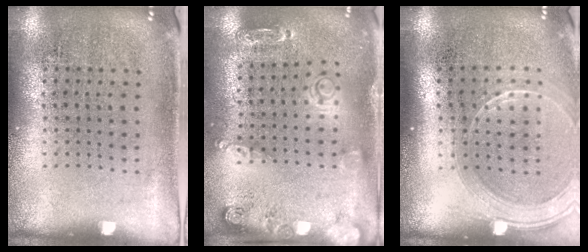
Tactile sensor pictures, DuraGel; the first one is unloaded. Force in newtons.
{"total": 1.5, "press": 1.5, "slide": 0.3}
{"total": 2.0, "press": 1.8, "slide": 0.9}